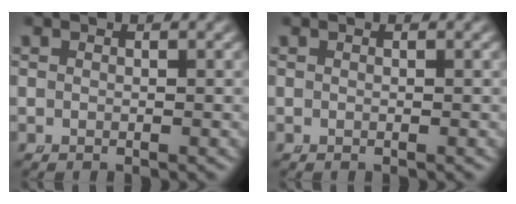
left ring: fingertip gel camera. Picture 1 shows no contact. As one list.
[{"total": 0.0}]